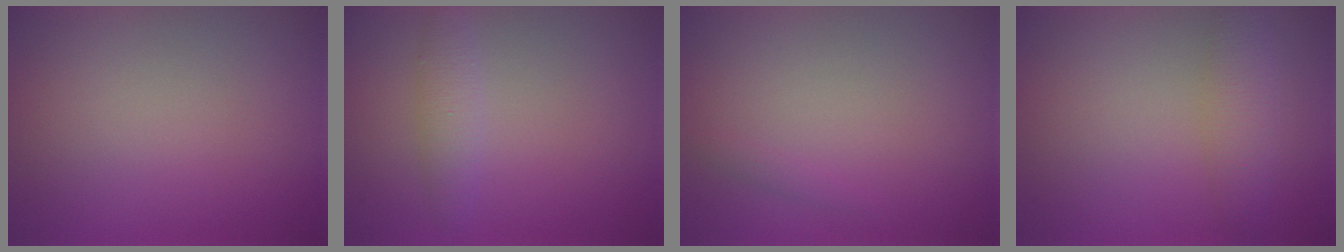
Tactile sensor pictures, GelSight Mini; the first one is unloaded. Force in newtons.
{"total": 1.9, "press": 1.9, "slide": 0.0}
{"total": 0.6, "press": 0.6, "slide": 0.0}
{"total": 2.8, "press": 2.8, "slide": 0.1}